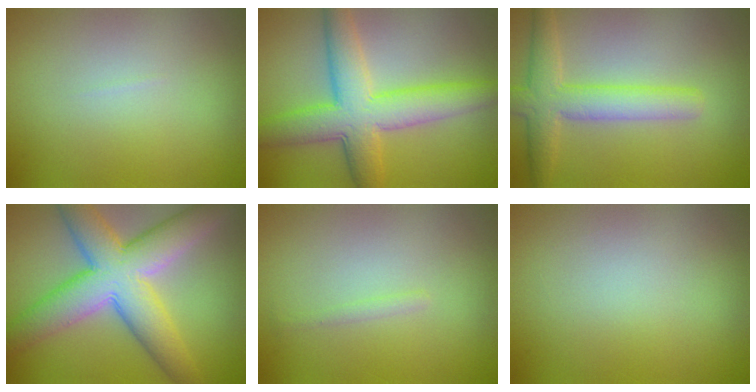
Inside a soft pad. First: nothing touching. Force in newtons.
{"total": 7.5, "press": 7.5, "slide": 0.1}
{"total": 4.5, "press": 4.5, "slide": 0.2}
{"total": 10.1, "press": 10.1, "slide": 0.5}
{"total": 0.6, "press": 0.6, "slide": 0.0}
{"total": 0.0}